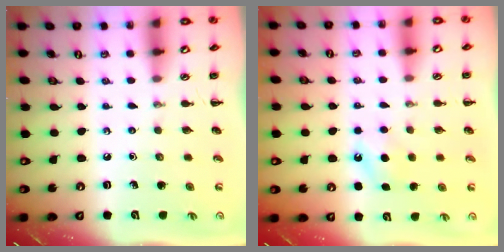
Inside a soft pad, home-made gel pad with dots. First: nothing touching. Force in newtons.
{"total": 6.2, "press": 6.0, "slide": 1.4}